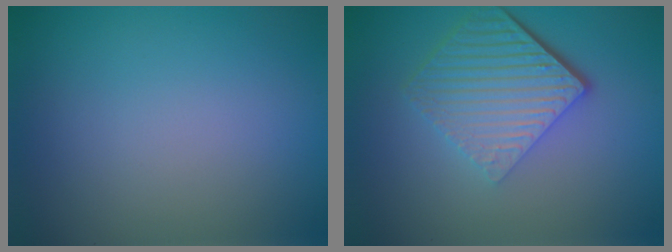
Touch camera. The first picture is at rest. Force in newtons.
{"total": 6.7, "press": 4.4, "slide": 5.1}